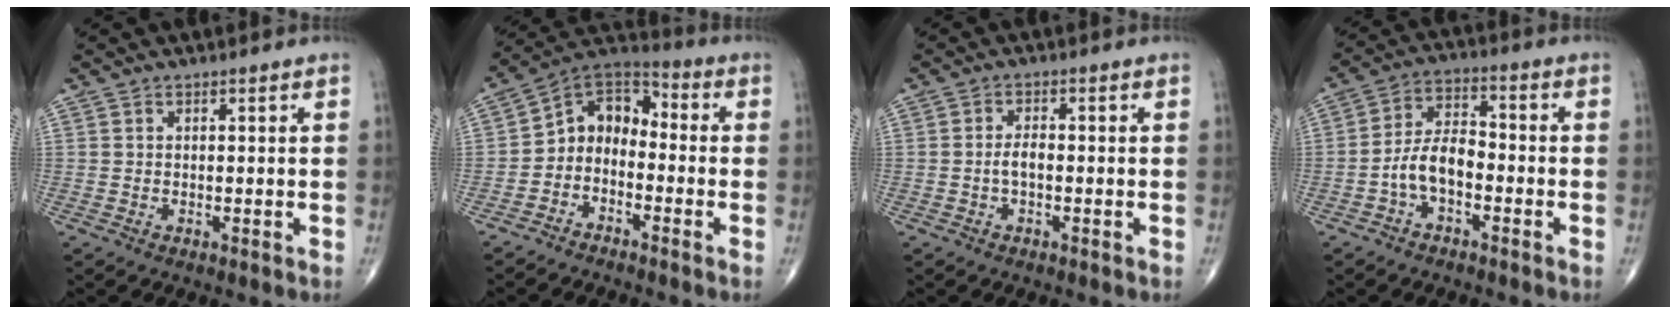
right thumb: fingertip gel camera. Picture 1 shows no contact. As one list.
[{"total": 9.0, "force": [-2.7, 6.6, 5.5], "torque": [-0.066, 0.062, -0.070]}, {"total": 2.1, "force": [-0.6, 0.9, 1.9], "torque": [-0.034, 0.006, -0.012]}, {"total": 7.4, "force": [-2.7, 3.9, 5.7], "torque": [-0.102, 0.037, -0.058]}]